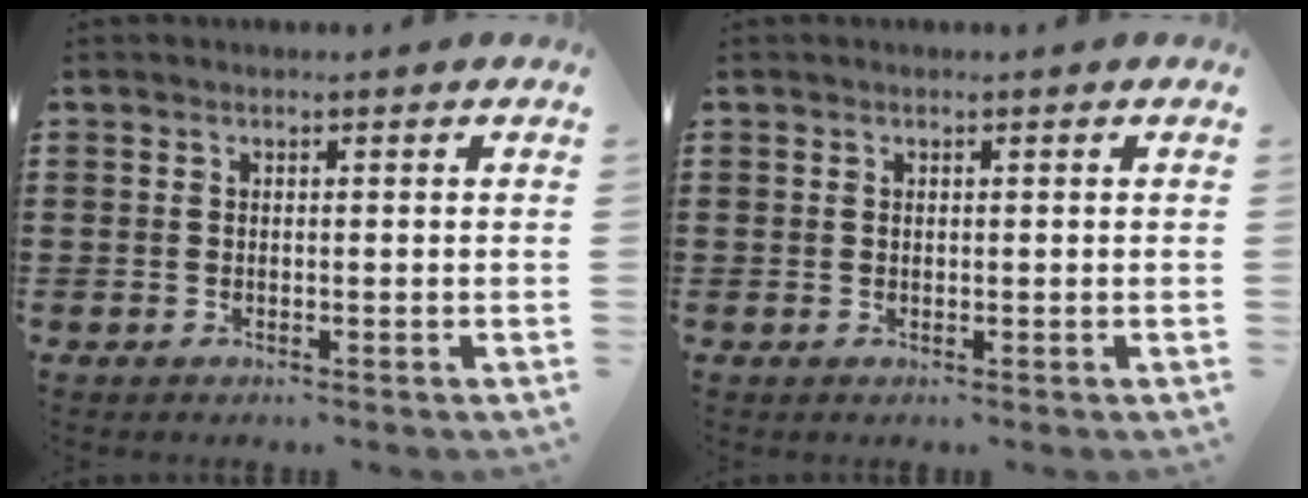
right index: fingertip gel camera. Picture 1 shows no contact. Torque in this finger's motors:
{"motor_torque": [-0.87, 1.03, 0.02, -0.01]}